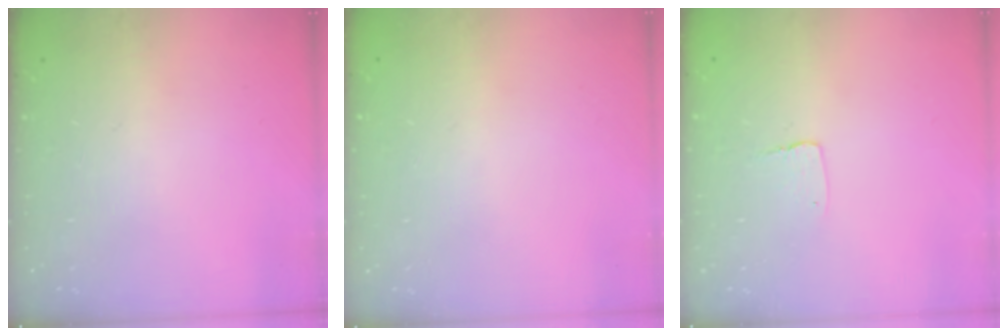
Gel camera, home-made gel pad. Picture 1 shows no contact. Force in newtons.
{"total": 0.0}
{"total": 2.9, "press": 2.9, "slide": 0.2}